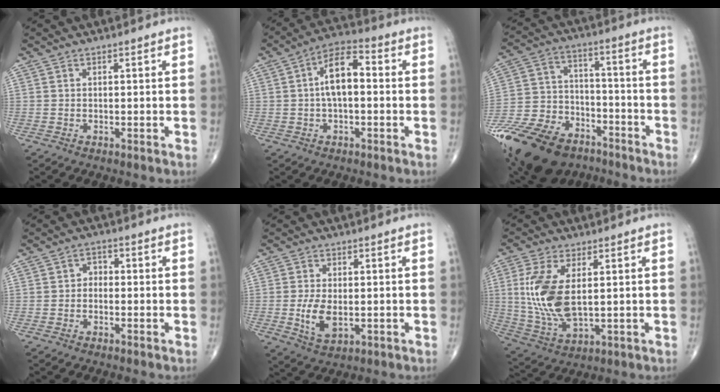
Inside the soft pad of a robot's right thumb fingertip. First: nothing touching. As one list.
[{"total": 9.0, "force": [0.3, 4.3, 7.9], "torque": [-0.137, 0.031, -0.005]}, {"total": 24.1, "force": [-15.4, 14.2, 11.9], "torque": [-0.289, 0.043, -0.269]}, {"total": 2.1, "force": [-0.5, 1.7, 1.2], "torque": [-0.003, 0.011, -0.018]}, {"total": 5.9, "force": [-0.8, 3.1, 5.0], "torque": [-0.099, -0.010, -0.008]}, {"total": 12.6, "force": [1.8, 6.0, 10.9], "torque": [-0.238, -0.013, 0.047]}]